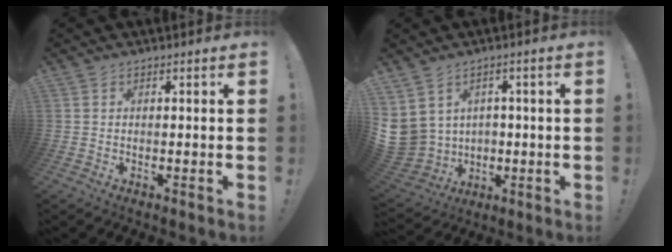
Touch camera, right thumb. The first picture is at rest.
{"total": 8.6, "force": [1.3, 8.0, 2.9], "torque": [-0.087, -0.011, 0.036]}